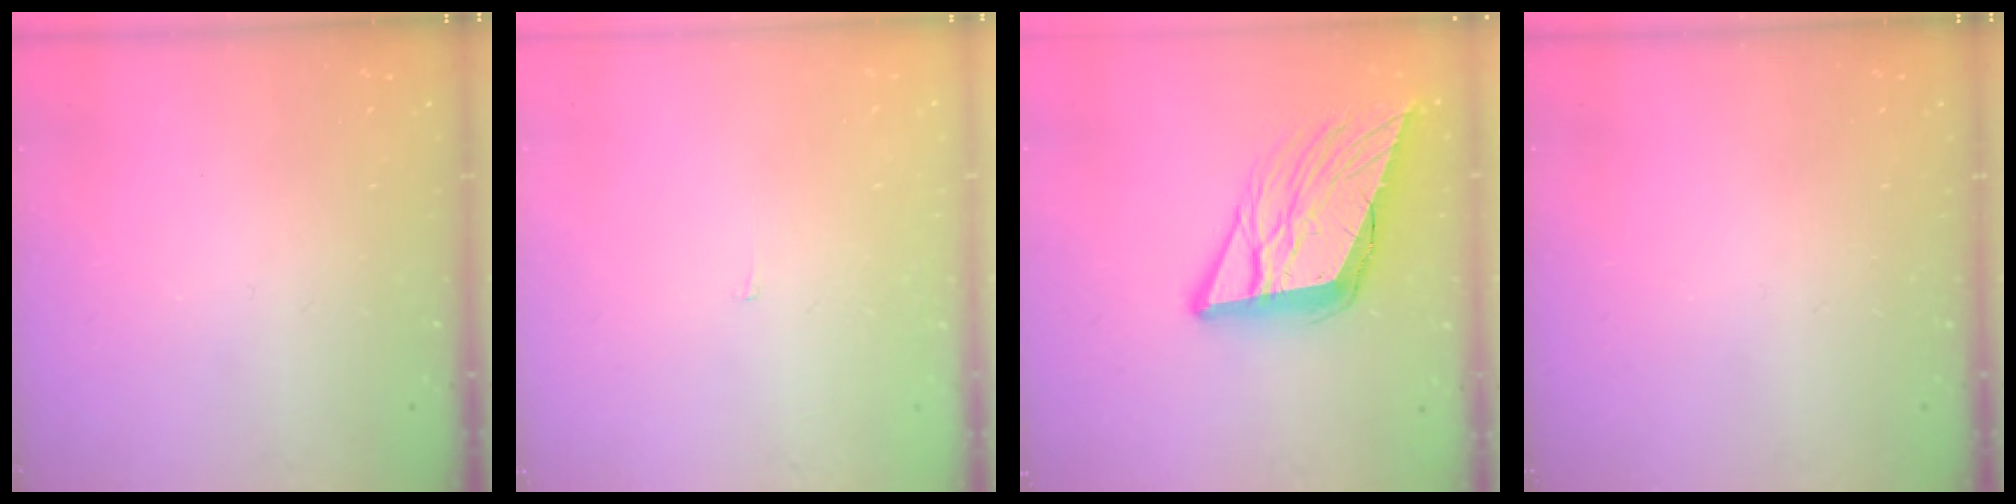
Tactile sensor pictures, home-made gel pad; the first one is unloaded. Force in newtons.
{"total": 1.9, "press": 1.9, "slide": 0.1}
{"total": 15.3, "press": 15.1, "slide": 2.7}
{"total": 0.0}